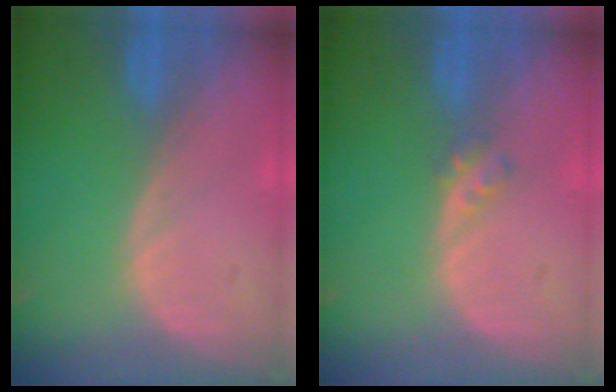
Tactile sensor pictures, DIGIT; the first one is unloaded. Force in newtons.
{"total": 2.1, "press": 1.8, "slide": 1.0}